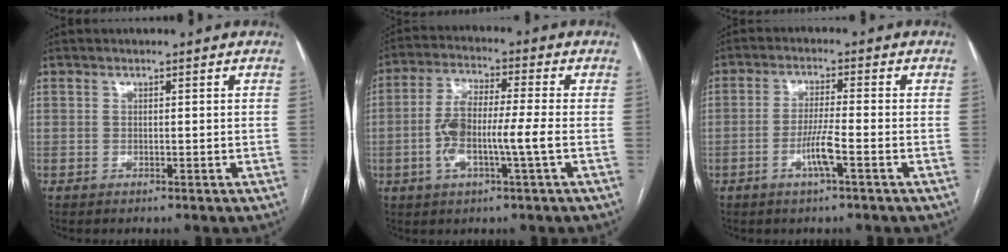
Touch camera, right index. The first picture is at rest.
{"total": 8.9, "force": [-1.9, 0.9, 8.7], "torque": [-0.179, 0.012, -0.040]}
{"total": 4.7, "force": [-1.9, -0.2, 4.3], "torque": [-0.083, -0.006, -0.040]}